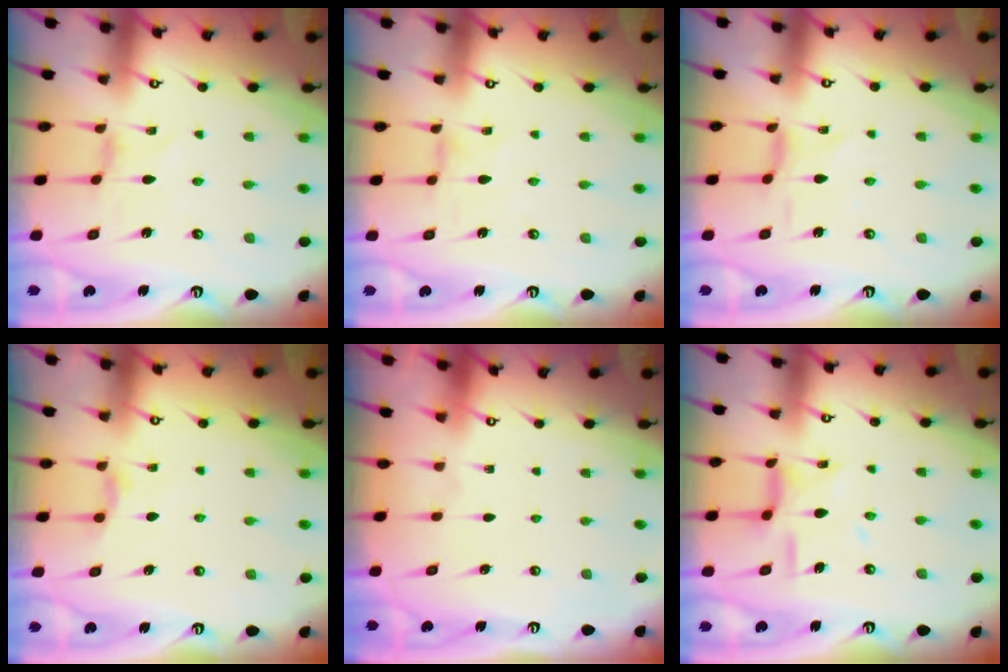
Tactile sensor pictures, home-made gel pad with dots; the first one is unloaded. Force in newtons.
{"total": 0.0}
{"total": 0.0}
{"total": 3.3, "press": 3.2, "slide": 0.6}
{"total": 0.0}
{"total": 10.0, "press": 10.0, "slide": 0.8}